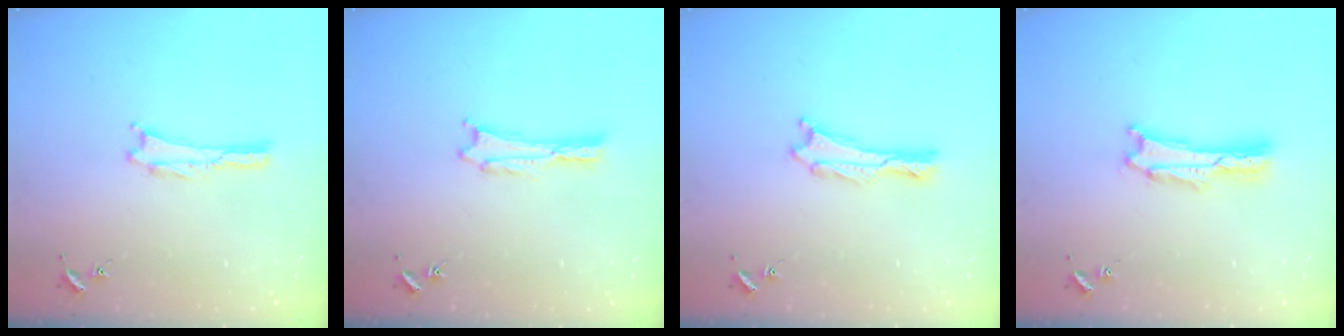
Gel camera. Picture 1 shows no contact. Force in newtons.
{"total": 0.0}
{"total": 0.8, "press": 0.7, "slide": 0.2}
{"total": 1.4, "press": 1.3, "slide": 0.2}